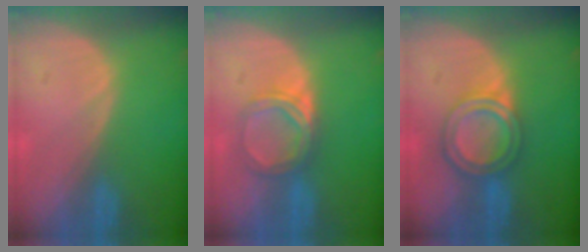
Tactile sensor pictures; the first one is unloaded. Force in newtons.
{"total": 5.2, "press": 4.6, "slide": 2.5}
{"total": 6.2, "press": 5.4, "slide": 3.0}